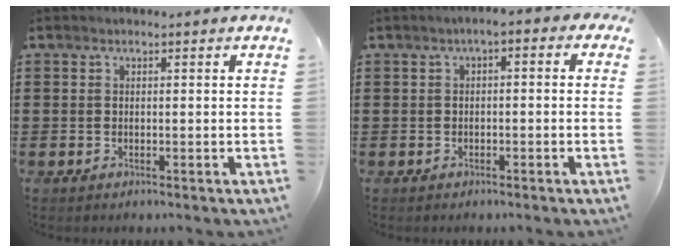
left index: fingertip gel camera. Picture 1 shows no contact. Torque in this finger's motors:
{"motor_torque": [1.24, -0.90, 0.52, 0.08]}